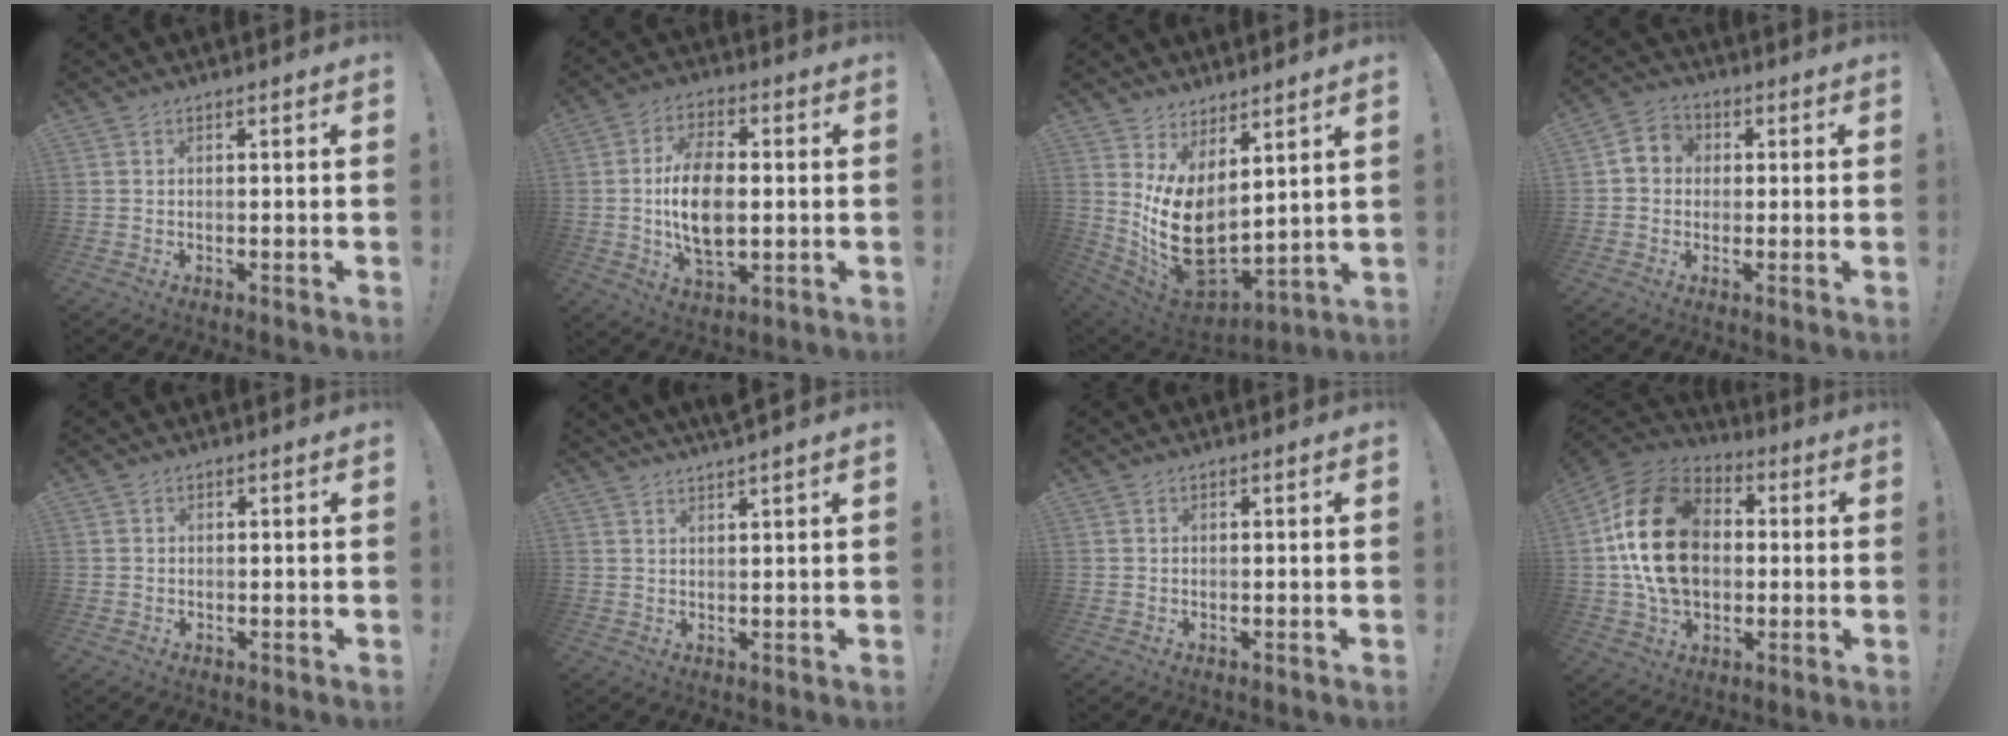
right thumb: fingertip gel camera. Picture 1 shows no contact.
{"total": 13.6, "force": [-0.3, 7.8, 11.1], "torque": [-0.200, -0.005, -0.009]}
{"total": 15.7, "force": [1.3, 9.8, 12.1], "torque": [-0.213, -0.037, 0.037]}
{"total": 5.2, "force": [-0.2, 4.8, 2.1], "torque": [-0.034, 0.017, -0.001]}
{"total": 1.4, "force": [0.3, 1.3, 0.1], "torque": [0.006, -0.006, 0.004]}
{"total": 3.1, "force": [2.7, -0.4, 1.3], "torque": [-0.022, -0.013, 0.046]}
{"total": 0.0}
{"total": 23.1, "force": [2.2, 16.6, 15.9], "torque": [-0.276, 0.016, 0.048]}